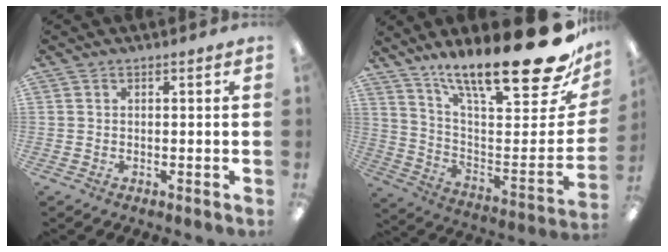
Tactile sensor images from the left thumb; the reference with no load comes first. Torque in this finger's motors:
{"motor_torque": [0.64, 0.47, 1.68, -1.09, 0.16]}